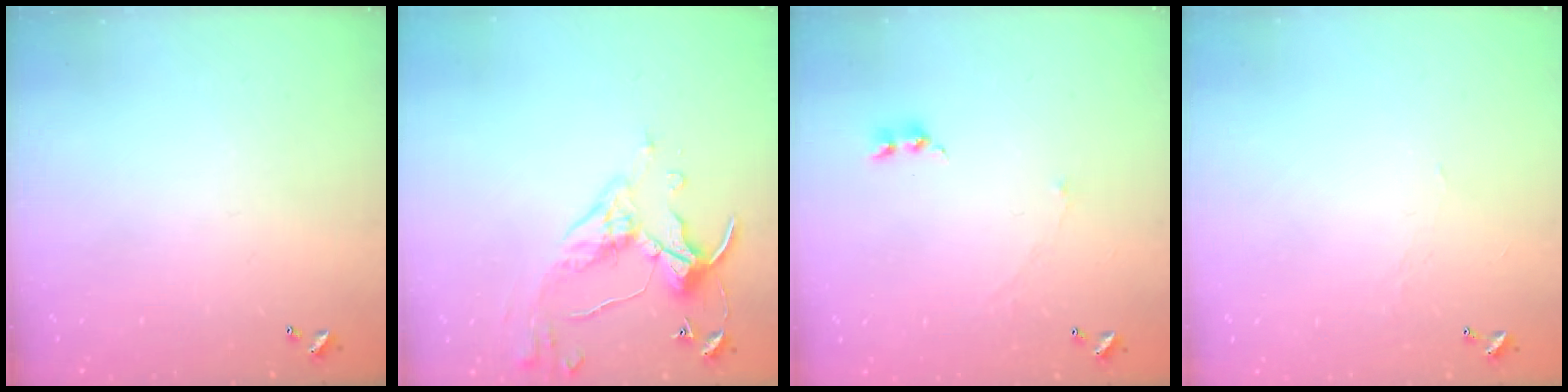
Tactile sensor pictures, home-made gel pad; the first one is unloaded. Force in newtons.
{"total": 5.7, "press": 5.7, "slide": 0.7}
{"total": 2.0, "press": 1.9, "slide": 0.7}
{"total": 1.7, "press": 1.7, "slide": 0.4}